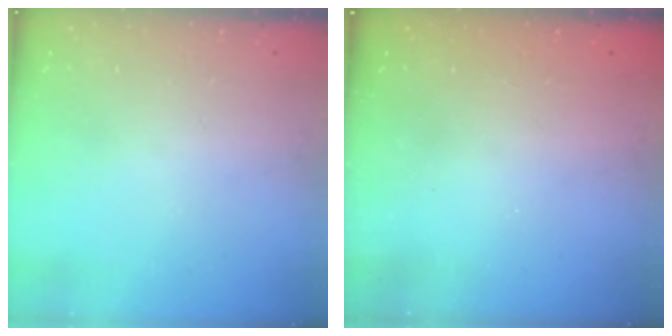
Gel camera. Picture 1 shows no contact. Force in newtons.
{"total": 2.5, "press": 2.4, "slide": 0.8}